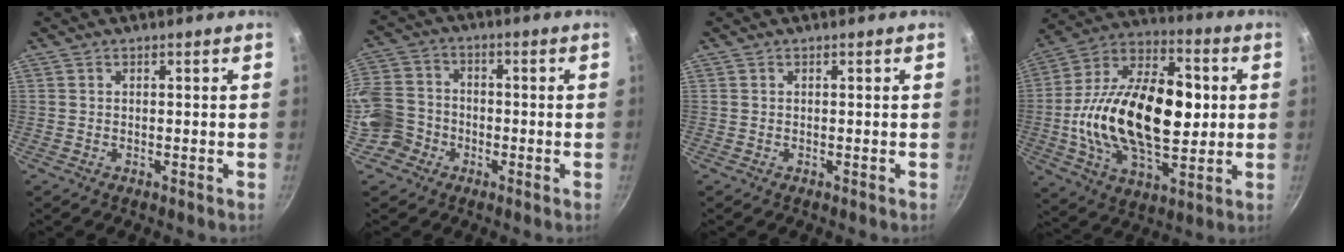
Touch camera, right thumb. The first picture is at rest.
{"total": 8.7, "force": [-3.4, 7.5, 2.8], "torque": [-0.026, 0.036, -0.078]}
{"total": 0.0}
{"total": 27.0, "force": [0.4, 15.4, 22.2], "torque": [-0.368, 0.019, -0.002]}